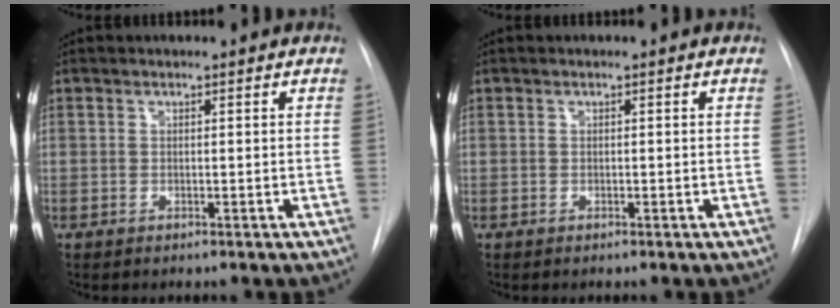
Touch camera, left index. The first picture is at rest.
{"total": 0.0}